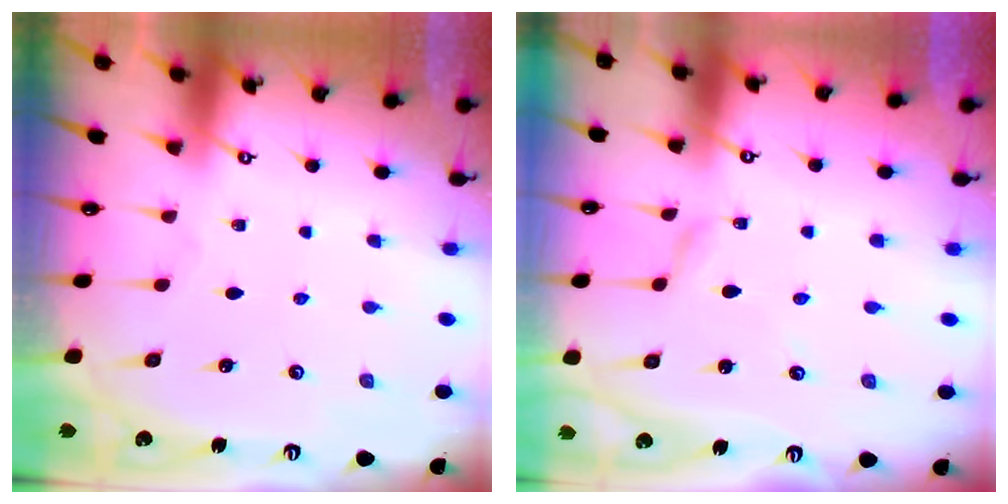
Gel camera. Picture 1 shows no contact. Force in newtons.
{"total": 2.6, "press": 2.6, "slide": 0.3}